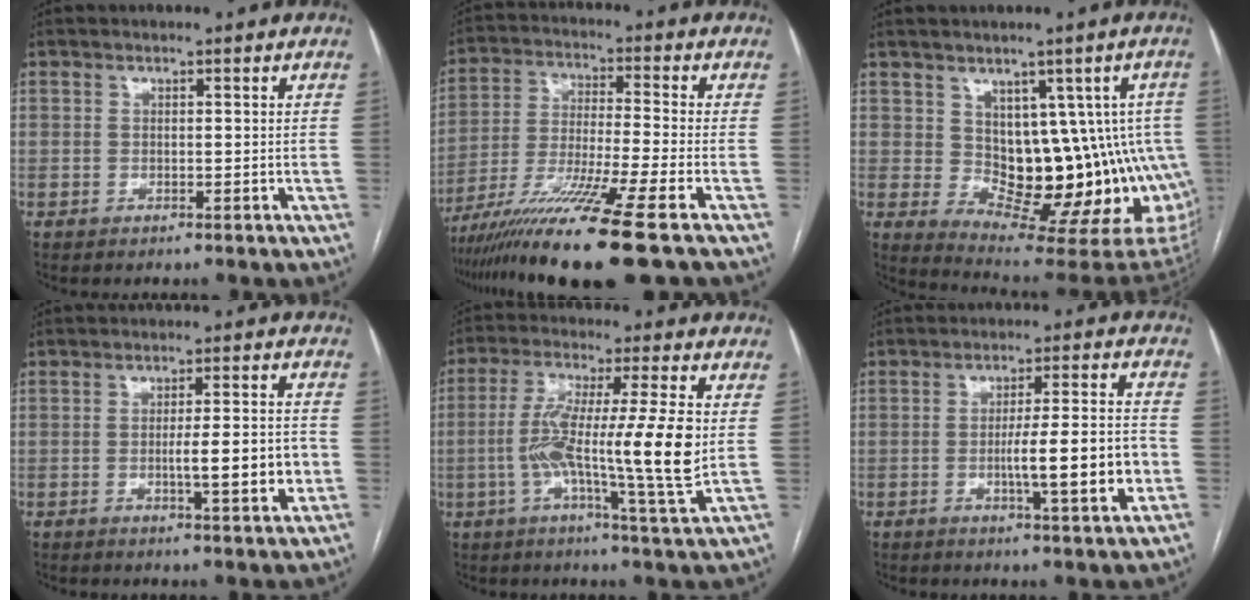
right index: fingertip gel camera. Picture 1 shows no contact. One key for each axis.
{"total": 15.3, "fx": -10.6, "fy": -2.1, "fz": 10.8, "tx": -0.215, "ty": -0.039, "tz": -0.190}
{"total": 15.3, "fx": 0.0, "fy": 8.8, "fz": 12.5, "tx": -0.128, "ty": 0.012, "tz": 0.018}
{"total": 7.8, "fx": -1.6, "fy": 0.8, "fz": 7.6, "tx": -0.113, "ty": -0.001, "tz": -0.021}
{"total": 15.8, "fx": -0.8, "fy": 0.1, "fz": 15.7, "tx": -0.281, "ty": -0.002, "tz": -0.023}
{"total": 10.9, "fx": -2.5, "fy": 0.5, "fz": 10.6, "tx": -0.163, "ty": 0.001, "tz": -0.039}